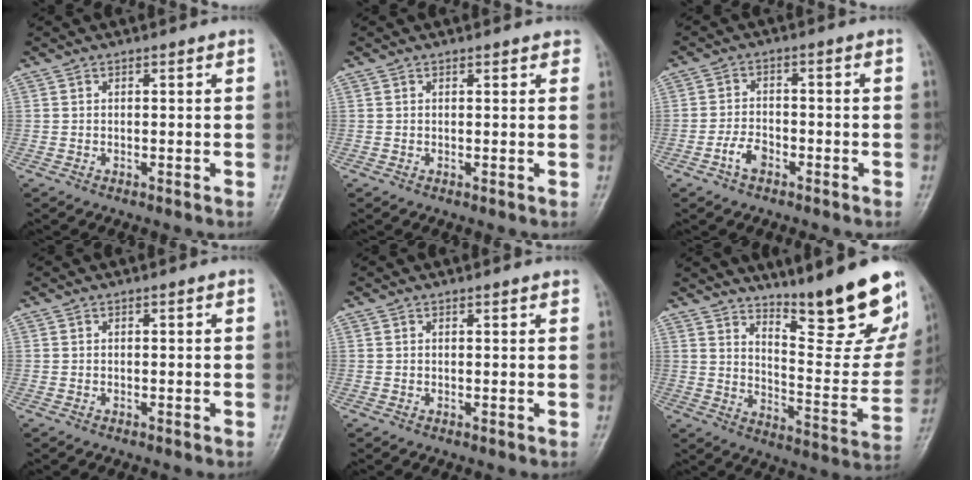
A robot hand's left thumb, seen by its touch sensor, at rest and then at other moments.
{"total": 1.3, "force": [1.0, 0.6, 0.6], "torque": [0.002, -0.002, 0.007]}
{"total": 4.1, "force": [-2.3, 2.4, 2.4], "torque": [-0.043, 0.020, -0.046]}
{"total": 0.0}
{"total": 0.8, "force": [0.7, 0.2, 0.4], "torque": [-0.005, -0.002, 0.008]}
{"total": 21.2, "force": [16.3, 4.1, 13.0], "torque": [-0.148, -0.123, 0.235]}